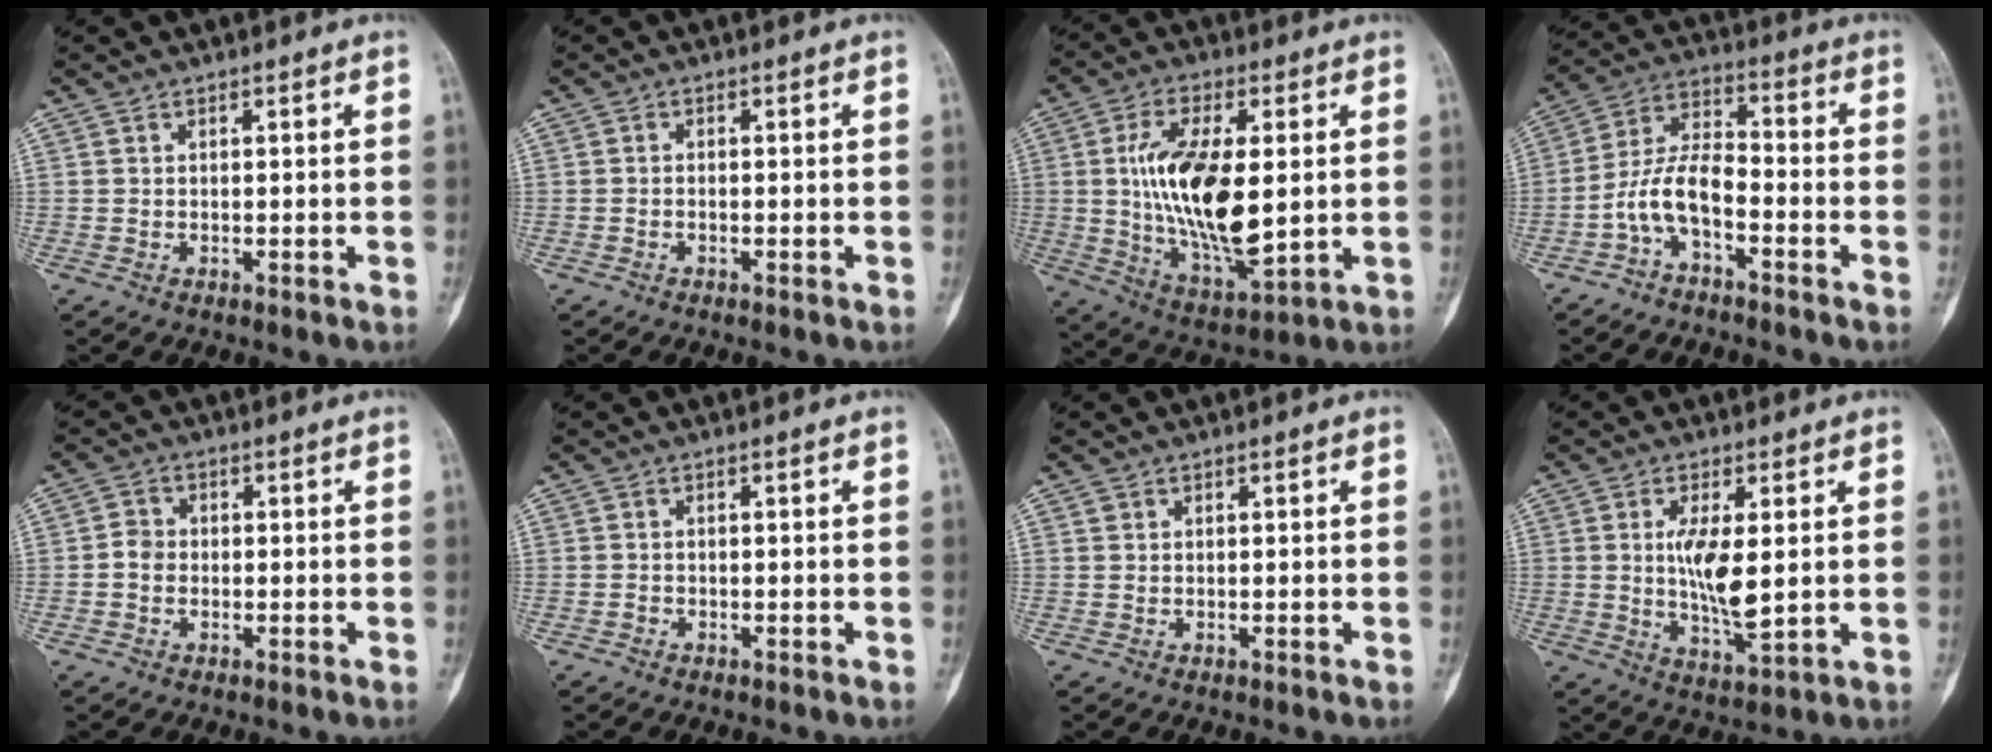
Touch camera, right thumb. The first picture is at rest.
{"total": 0.5, "force": [-0.3, 0.2, 0.3], "torque": [-0.005, 0.003, -0.009]}
{"total": 18.6, "force": [1.2, 8.1, 16.7], "torque": [-0.297, -0.019, 0.030]}
{"total": 8.6, "force": [-3.9, 3.7, 6.7], "torque": [-0.137, 0.055, -0.084]}
{"total": 2.8, "force": [-0.5, 2.5, 1.3], "torque": [-0.013, 0.008, -0.015]}
{"total": 0.6, "force": [-0.4, 0.4, 0.1], "torque": [-0.002, 0.002, -0.009]}
{"total": 0.6, "force": [0.3, 0.5, 0.1], "torque": [0.000, 0.001, 0.005]}
{"total": 8.9, "force": [1.0, 2.9, 8.4], "torque": [-0.158, -0.024, 0.023]}